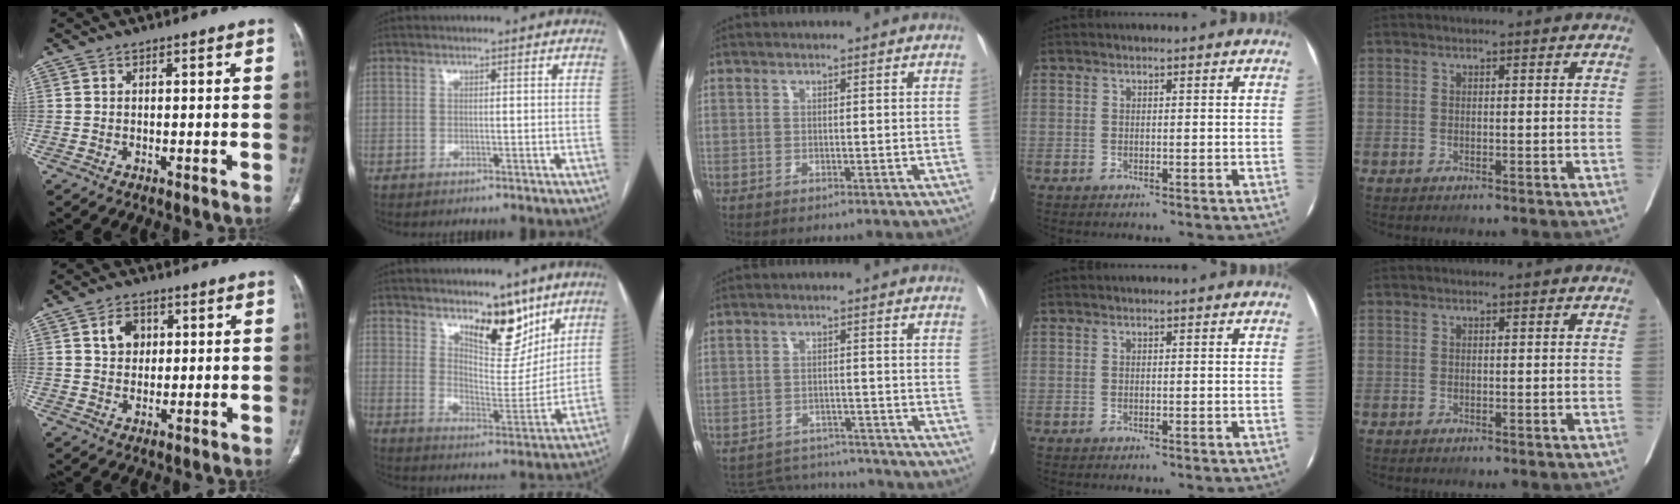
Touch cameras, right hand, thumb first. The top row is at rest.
{"thumb": {"total": 5.0, "force": [1.6, 3.8, 2.7], "torque": [-0.026, -0.004, 0.026]}, "index": {"total": 10.5, "force": [7.1, 3.9, 6.6], "torque": [-0.098, -0.019, 0.123]}, "middle": {"total": 7.7, "force": [-7.6, 1.4, -0.5], "torque": [0.004, 0.010, -0.106]}}